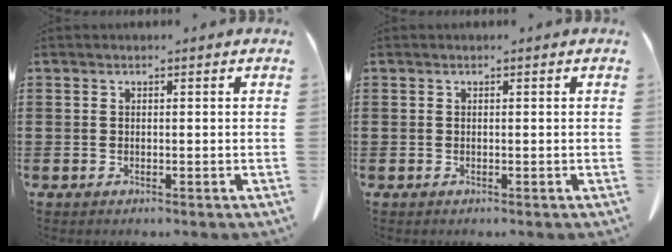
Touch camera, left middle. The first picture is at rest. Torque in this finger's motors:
{"motor_torque": [-0.02, 0.00, 0.00, -0.01]}